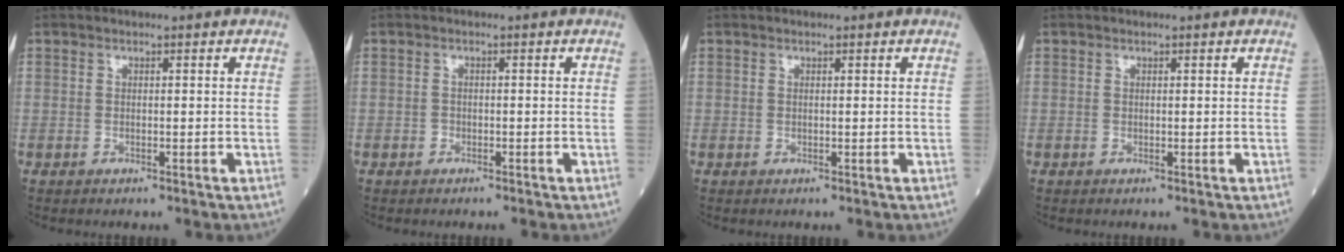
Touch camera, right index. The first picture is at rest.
{"total": 0.7, "force": [-0.6, 0.4, 0.1], "torque": [-0.004, 0.002, -0.010]}
{"total": 0.0}
{"total": 0.0}